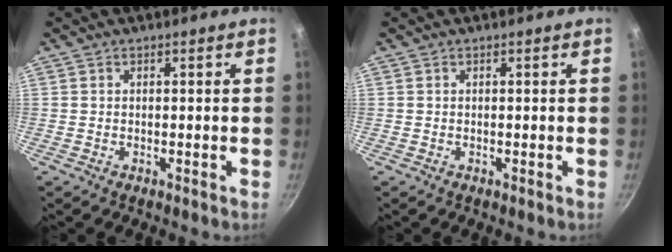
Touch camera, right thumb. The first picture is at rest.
{"total": 0.0}